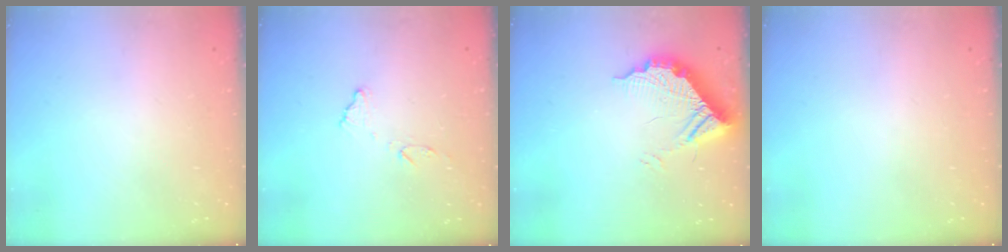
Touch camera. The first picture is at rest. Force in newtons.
{"total": 8.7, "press": 8.7, "slide": 0.5}
{"total": 13.0, "press": 12.9, "slide": 1.1}
{"total": 0.0}